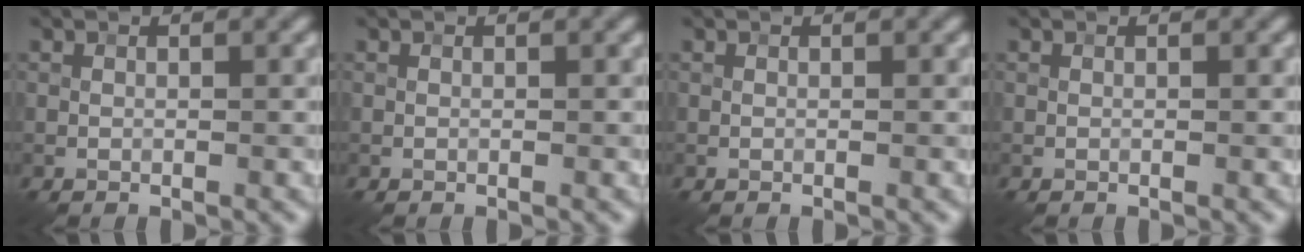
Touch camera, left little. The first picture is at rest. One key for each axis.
{"total": 0.0}
{"total": 0.0}
{"total": 0.0}